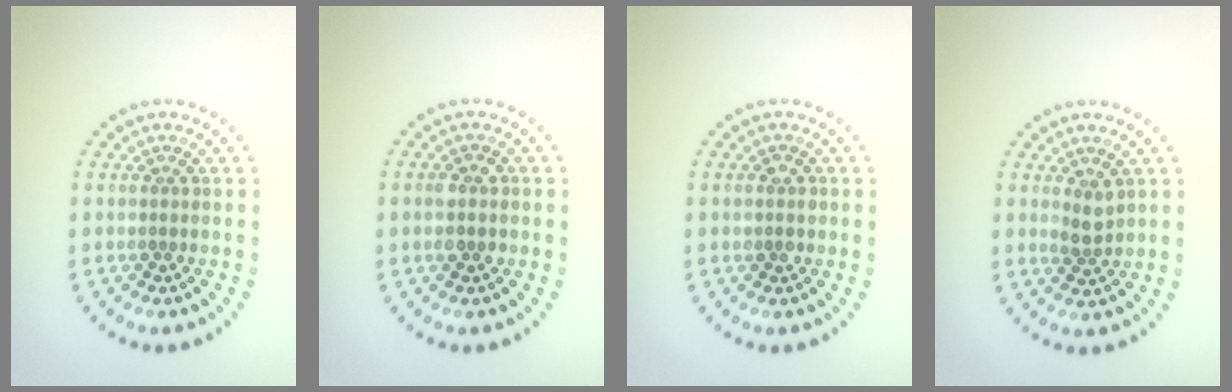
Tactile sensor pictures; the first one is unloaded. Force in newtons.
{"total": 1.6, "press": 1.6, "slide": 0.2}
{"total": 1.1, "press": 1.1, "slide": 0.2}
{"total": 1.5, "press": 1.3, "slide": 0.7}